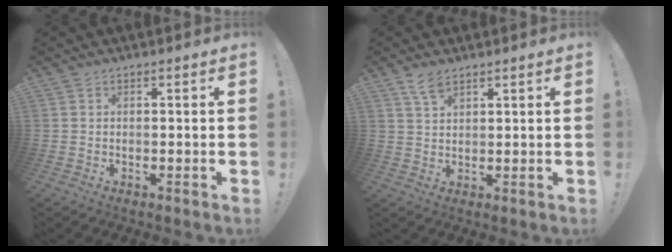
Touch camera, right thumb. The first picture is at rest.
{"total": 4.0, "force": [2.8, 1.6, 2.4], "torque": [-0.049, -0.010, 0.052]}